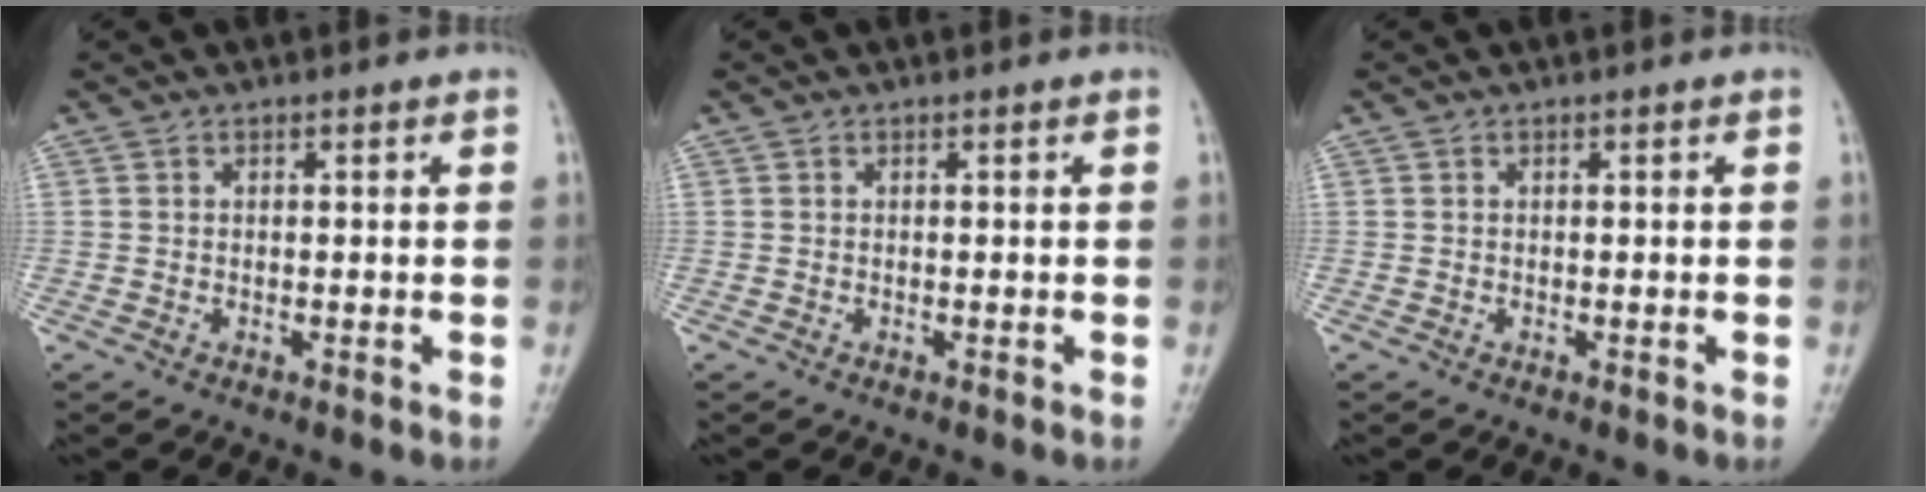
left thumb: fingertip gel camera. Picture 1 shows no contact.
{"total": 0.0}
{"total": 0.0}